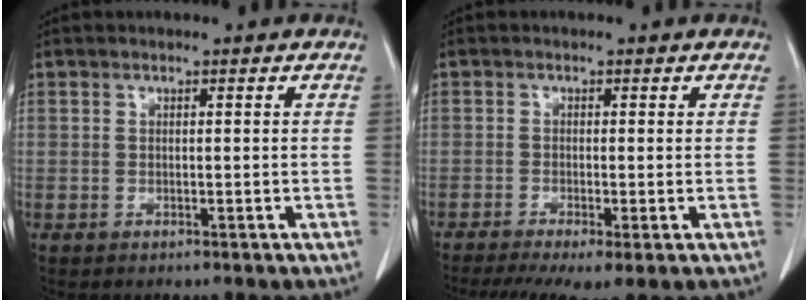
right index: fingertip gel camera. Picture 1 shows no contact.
{"total": 7.1, "force": [-4.4, 1.6, 5.3], "torque": [-0.087, -0.014, -0.074]}